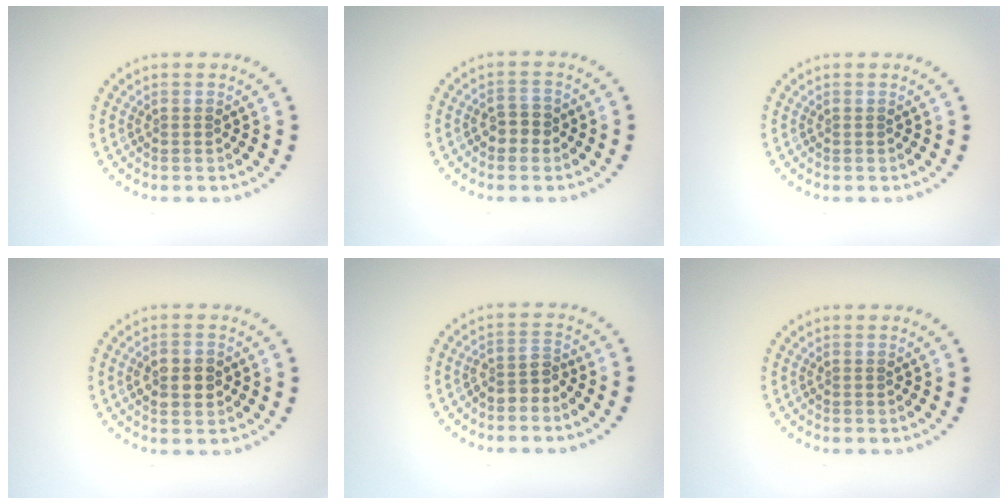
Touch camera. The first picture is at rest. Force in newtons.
{"total": 1.8, "press": 1.7, "slide": 0.5}
{"total": 0.0}
{"total": 2.7, "press": 2.7, "slide": 0.0}
{"total": 1.9, "press": 1.4, "slide": 1.2}
{"total": 0.0}